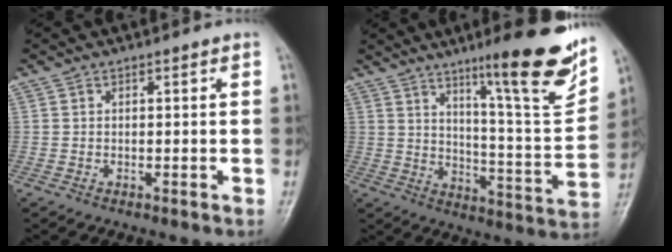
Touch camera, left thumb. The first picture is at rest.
{"total": 19.3, "force": [11.8, 2.6, 15.1], "torque": [-0.179, -0.068, 0.179]}